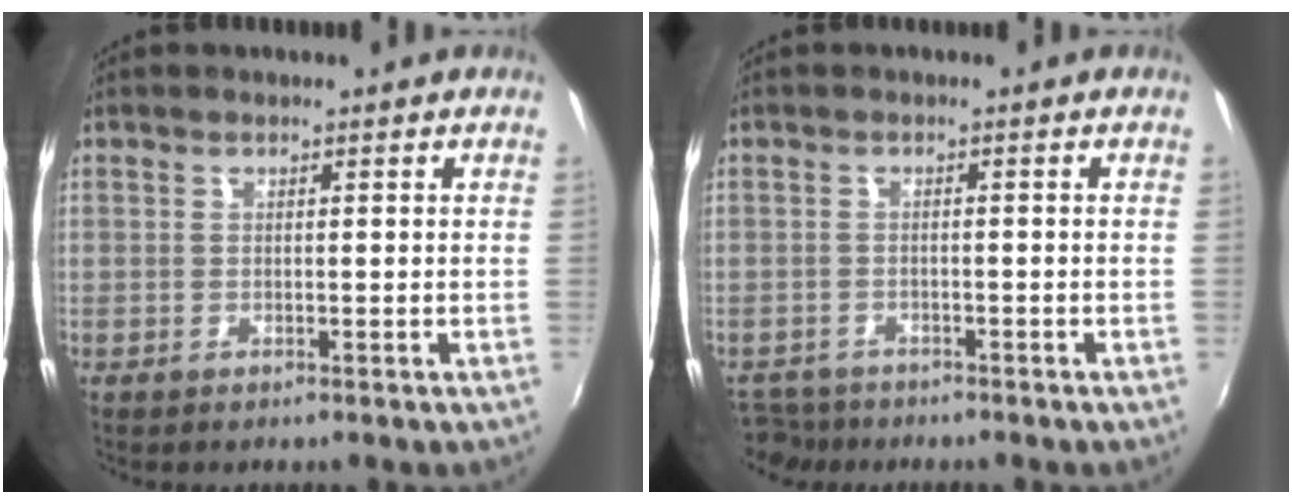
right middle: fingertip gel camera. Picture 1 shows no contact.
{"total": 4.6, "force": [-4.0, 2.0, 0.6], "torque": [-0.029, -0.009, -0.072]}